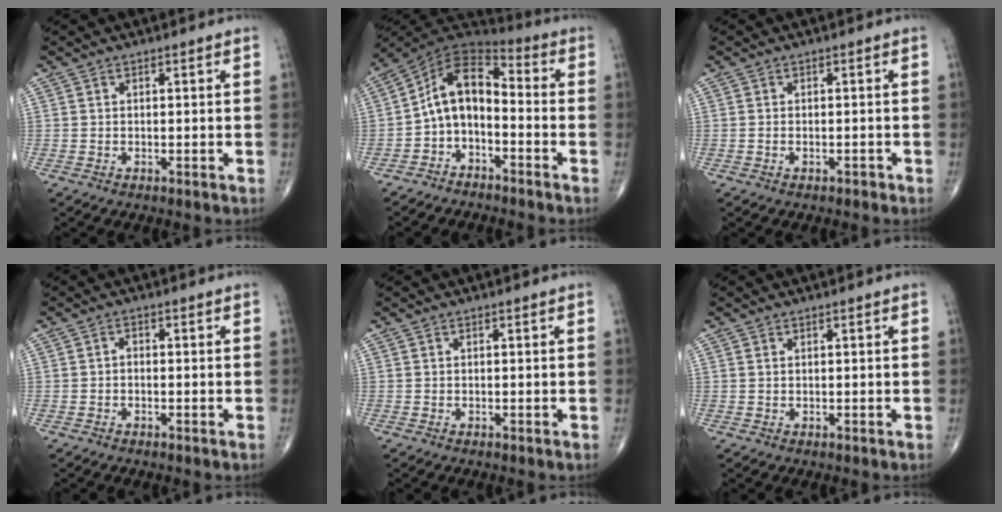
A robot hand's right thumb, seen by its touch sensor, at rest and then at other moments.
{"total": 10.3, "force": [-2.8, 6.2, 7.7], "torque": [-0.114, 0.074, -0.065]}
{"total": 0.9, "force": [-0.6, 0.5, 0.5], "torque": [-0.013, 0.010, -0.006]}
{"total": 1.0, "force": [-0.4, 0.6, 0.6], "torque": [-0.003, 0.005, -0.012]}
{"total": 0.0}
{"total": 0.0}